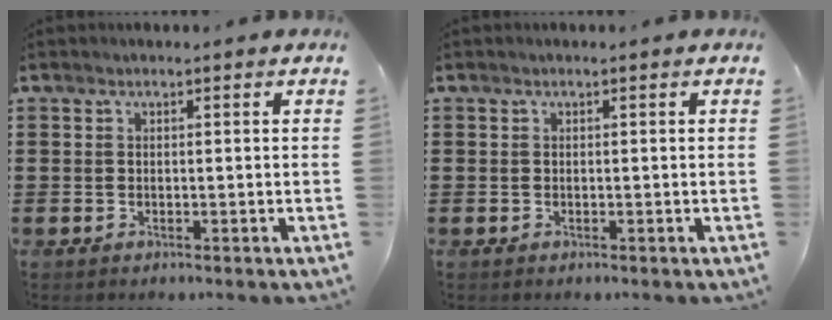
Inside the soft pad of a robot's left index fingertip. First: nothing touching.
{"total": 0.0}